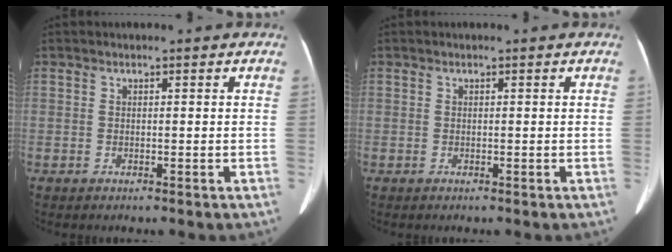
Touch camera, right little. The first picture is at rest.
{"total": 0.0}